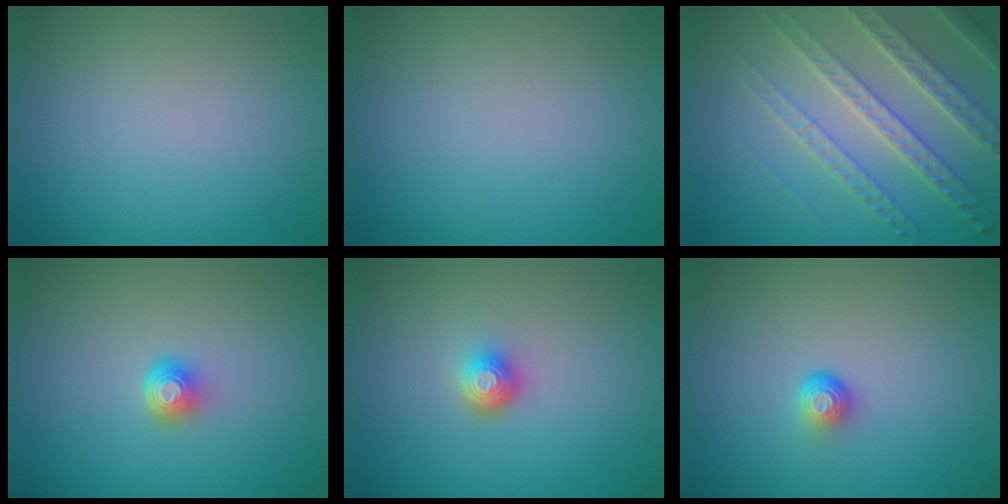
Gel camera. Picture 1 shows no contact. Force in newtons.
{"total": 0.0}
{"total": 7.2, "press": 5.1, "slide": 5.1}
{"total": 2.0, "press": 1.3, "slide": 1.5}
{"total": 2.1, "press": 1.5, "slide": 1.5}
{"total": 1.5, "press": 0.9, "slide": 1.2}